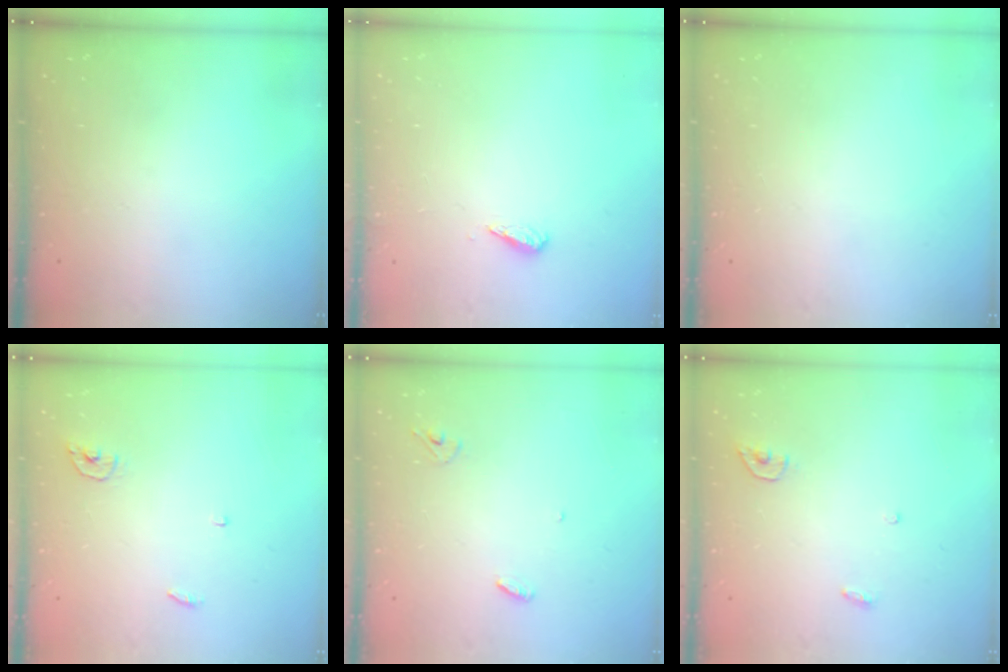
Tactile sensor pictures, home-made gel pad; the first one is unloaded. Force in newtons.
{"total": 2.7, "press": 2.6, "slide": 0.4}
{"total": 0.0}
{"total": 3.7, "press": 3.6, "slide": 0.3}
{"total": 3.5, "press": 3.5, "slide": 0.3}
{"total": 3.5, "press": 3.5, "slide": 0.3}